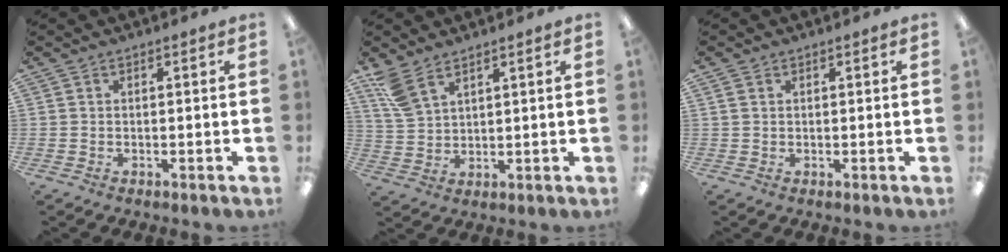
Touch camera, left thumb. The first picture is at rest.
{"total": 7.1, "force": [5.2, 3.1, 3.7], "torque": [-0.086, -0.017, 0.100]}
{"total": 1.3, "force": [0.5, 1.0, 0.5], "torque": [-0.013, 0.004, 0.009]}